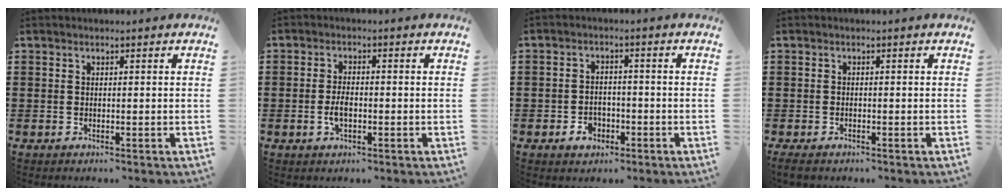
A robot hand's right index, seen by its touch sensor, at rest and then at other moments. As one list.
[{"total": 3.0, "force": [-0.7, 1.3, 2.5], "torque": [-0.055, 0.000, -0.015]}, {"total": 3.2, "force": [-1.6, 2.3, 1.5], "torque": [-0.033, 0.003, -0.032]}, {"total": 0.9, "force": [-0.7, 0.3, 0.5], "torque": [-0.018, -0.005, -0.016]}]